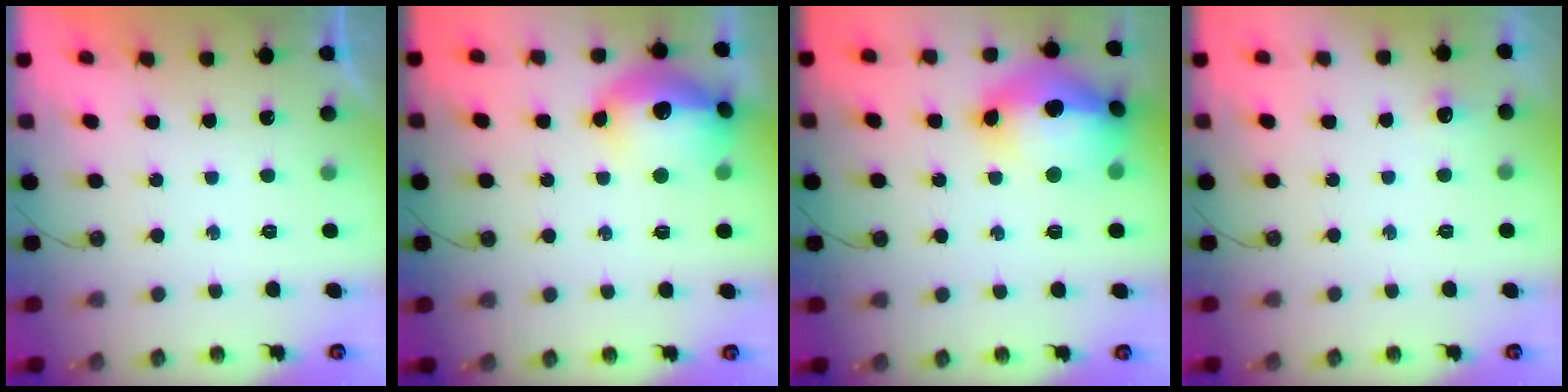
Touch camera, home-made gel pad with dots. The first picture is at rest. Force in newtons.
{"total": 18.5, "press": 18.4, "slide": 1.5}
{"total": 20.3, "press": 20.2, "slide": 2.1}
{"total": 4.7, "press": 4.6, "slide": 1.3}